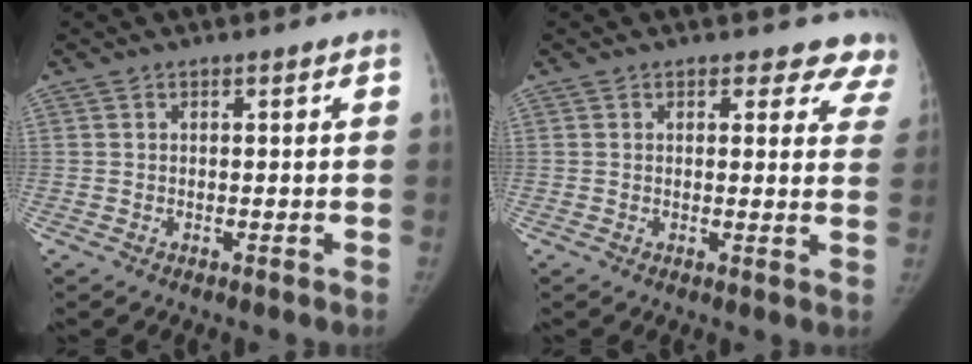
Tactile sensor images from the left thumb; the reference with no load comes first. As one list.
[{"total": 7.7, "force": [6.9, 3.4, 0.7], "torque": [0.052, -0.029, 0.044]}]